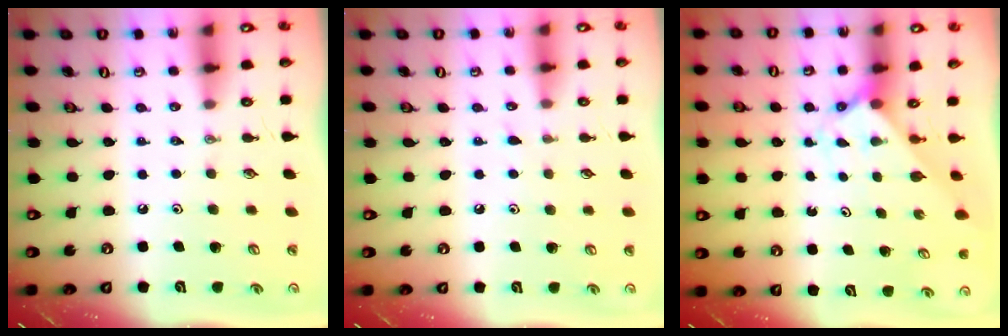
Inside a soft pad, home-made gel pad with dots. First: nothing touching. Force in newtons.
{"total": 3.8, "press": 3.8, "slide": 0.5}
{"total": 2.1, "press": 2.1, "slide": 0.2}